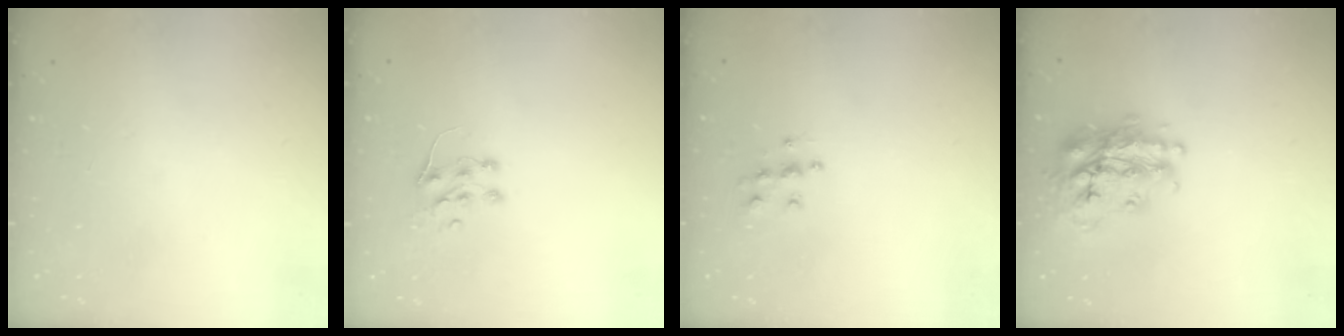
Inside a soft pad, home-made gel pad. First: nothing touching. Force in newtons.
{"total": 6.0, "press": 5.9, "slide": 0.7}
{"total": 6.2, "press": 6.2, "slide": 0.2}
{"total": 20.1, "press": 20.1, "slide": 1.4}